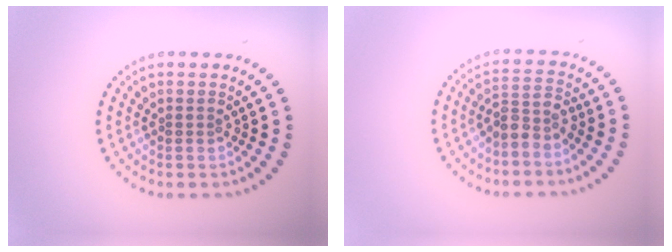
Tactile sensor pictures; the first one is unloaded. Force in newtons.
{"total": 2.4, "press": 1.9, "slide": 1.5}